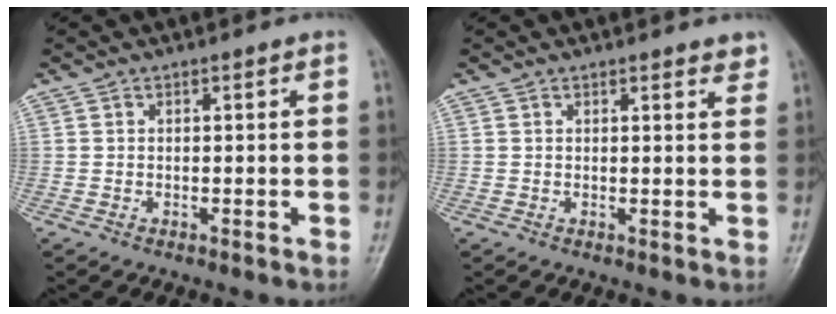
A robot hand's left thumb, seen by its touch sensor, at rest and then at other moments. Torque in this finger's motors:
{"motor_torque": [0.22, -0.13, -0.07, -0.14, 0.01]}